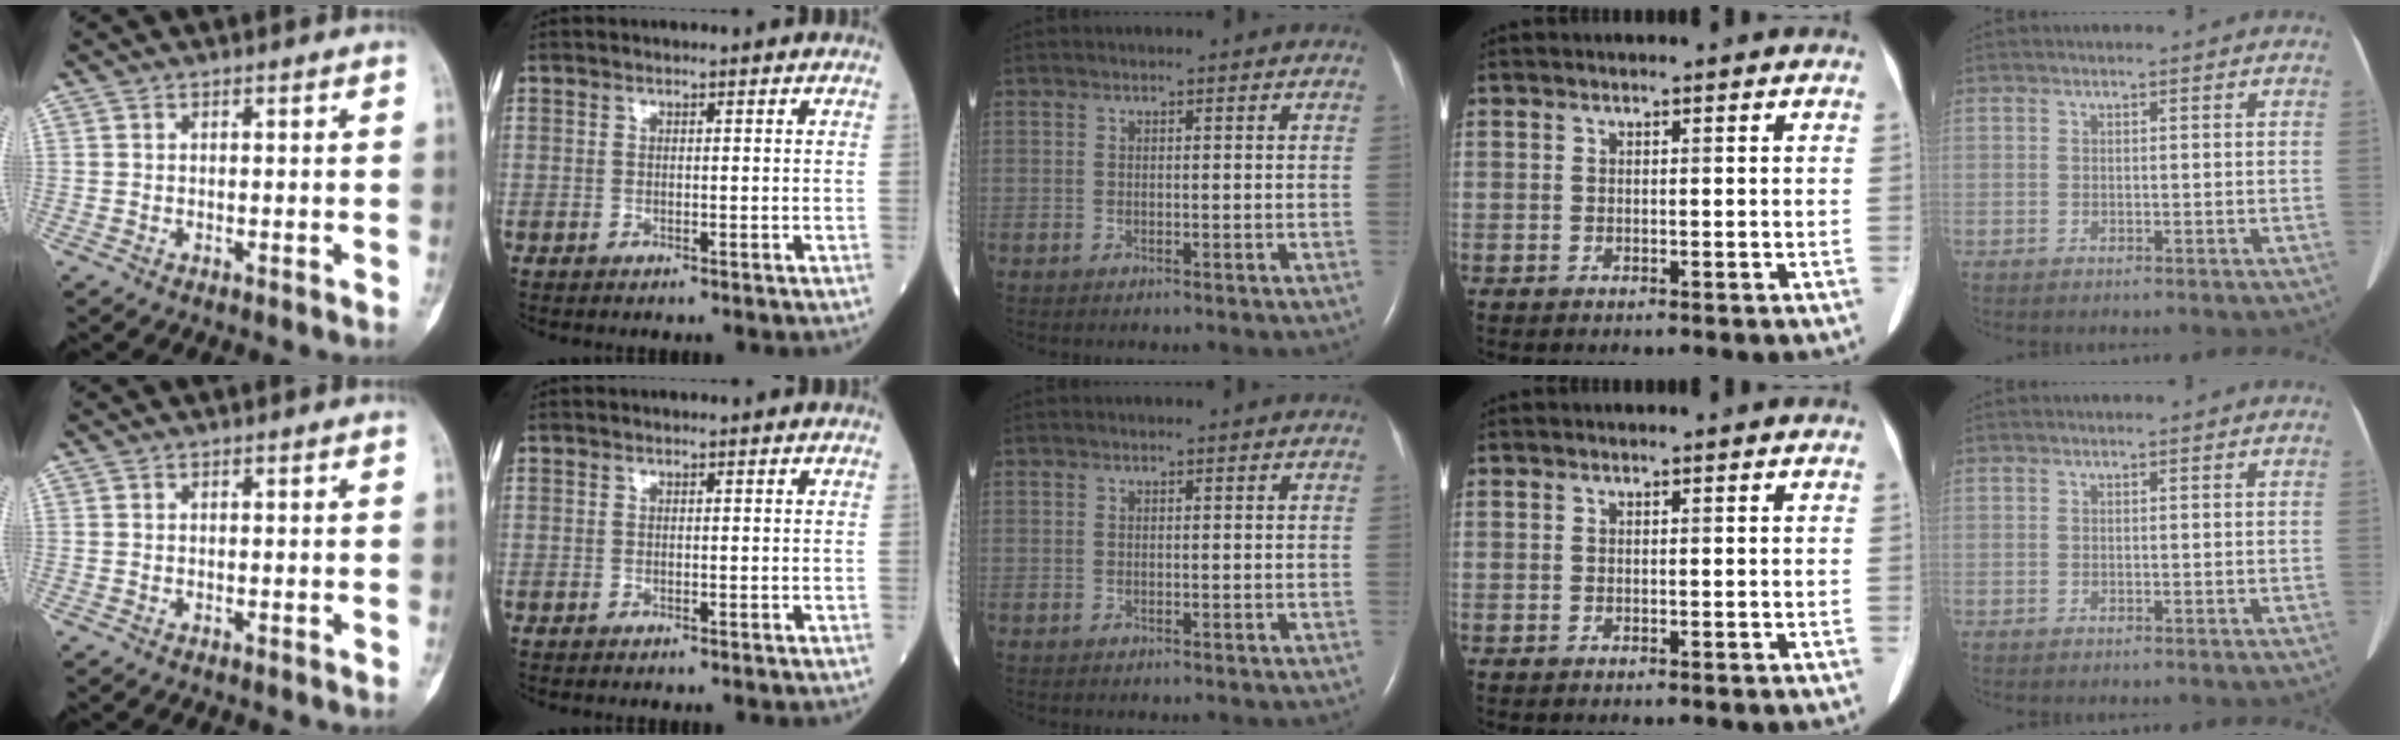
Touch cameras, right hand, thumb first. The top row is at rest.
{}